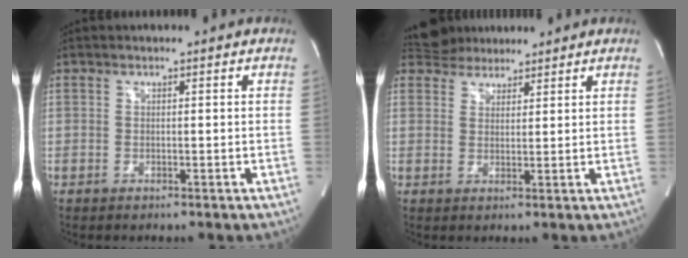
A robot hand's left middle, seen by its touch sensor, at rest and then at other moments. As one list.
[{"total": 5.1, "force": [4.5, 2.3, 0.4], "torque": [-0.011, 0.023, 0.081]}]